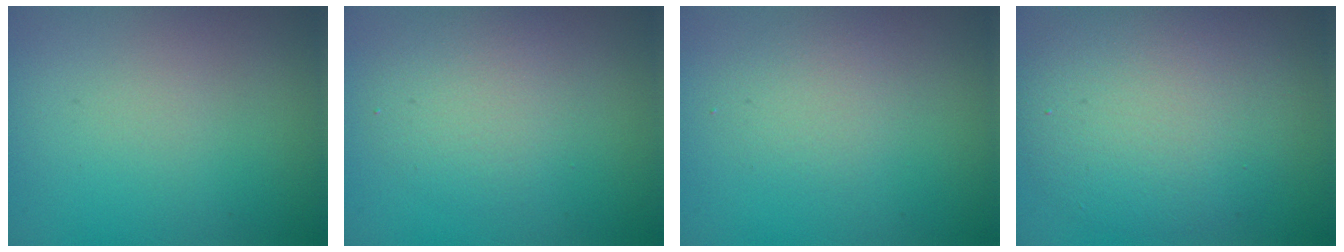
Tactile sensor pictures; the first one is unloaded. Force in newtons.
{"total": 2.9, "press": 2.9, "slide": 0.2}
{"total": 1.7, "press": 1.7, "slide": 0.1}
{"total": 7.3, "press": 7.3, "slide": 0.4}